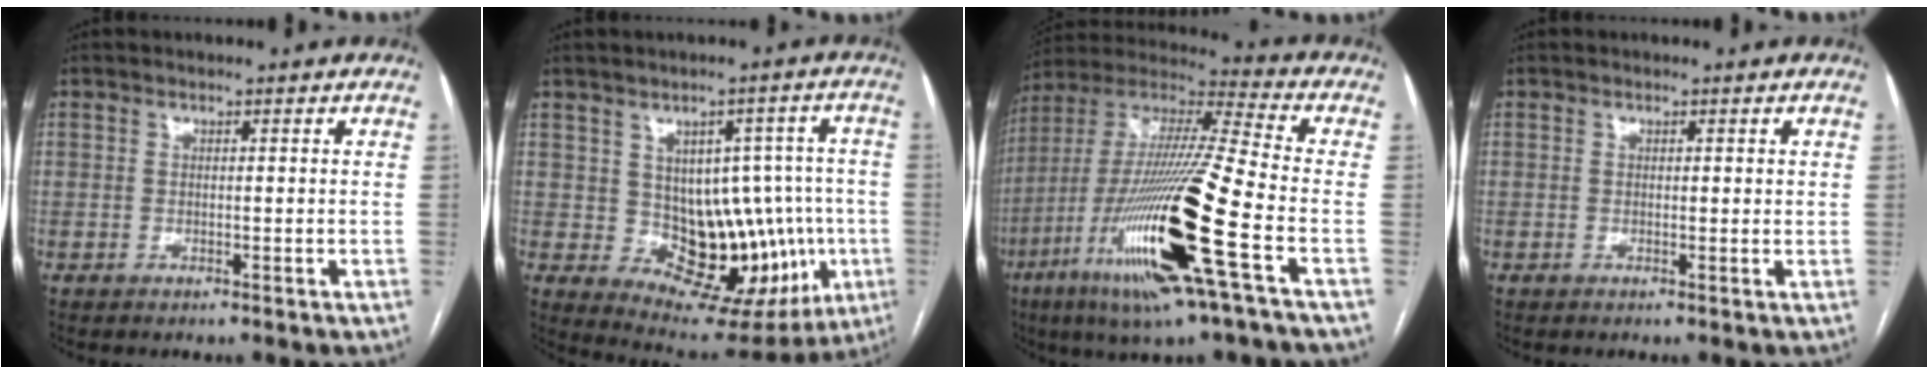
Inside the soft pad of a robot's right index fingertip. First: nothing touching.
{"total": 14.8, "force": [-1.3, 9.6, 11.1], "torque": [-0.122, 0.041, 0.015]}
{"total": 23.9, "force": [-8.5, 1.0, 22.3], "torque": [-0.451, -0.033, -0.161]}
{"total": 0.7, "force": [0.3, 0.3, 0.6], "torque": [-0.005, 0.000, 0.002]}